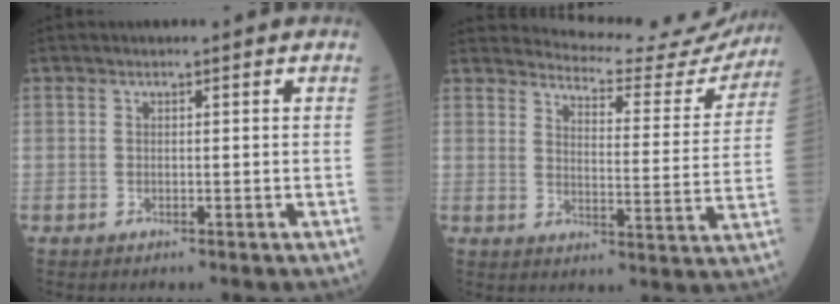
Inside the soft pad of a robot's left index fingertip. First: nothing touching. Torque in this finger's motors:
{"motor_torque": [0.59, -1.54, -0.62, 0.01]}